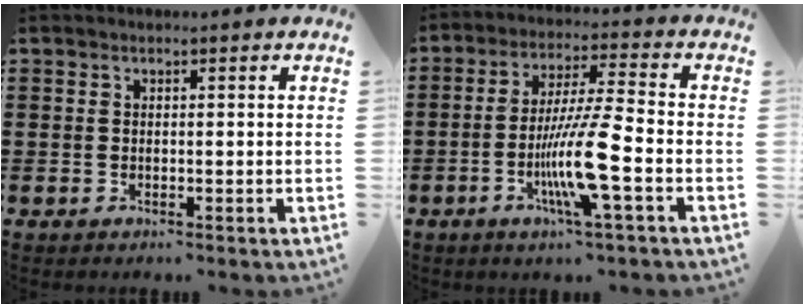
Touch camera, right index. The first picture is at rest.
{"total": 10.7, "force": [-3.8, 0.2, 10.0], "torque": [-0.199, -0.015, -0.076]}